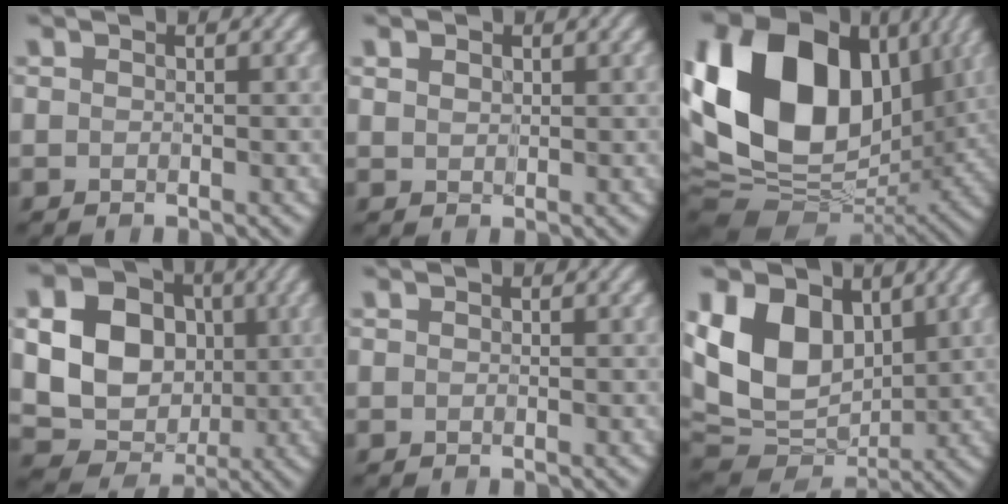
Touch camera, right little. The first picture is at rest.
{"total": 1.3, "force": [0.7, 0.9, 0.5], "torque": [-0.016, -0.001, 0.014]}
{"total": 18.2, "force": [2.8, 13.1, 12.3], "torque": [-0.255, 0.007, 0.041]}
{"total": 14.3, "force": [1.8, 12.0, 7.6], "torque": [-0.162, 0.025, 0.020]}
{"total": 0.0}
{"total": 12.4, "force": [2.7, 8.7, 8.4], "torque": [-0.180, 0.008, 0.041]}